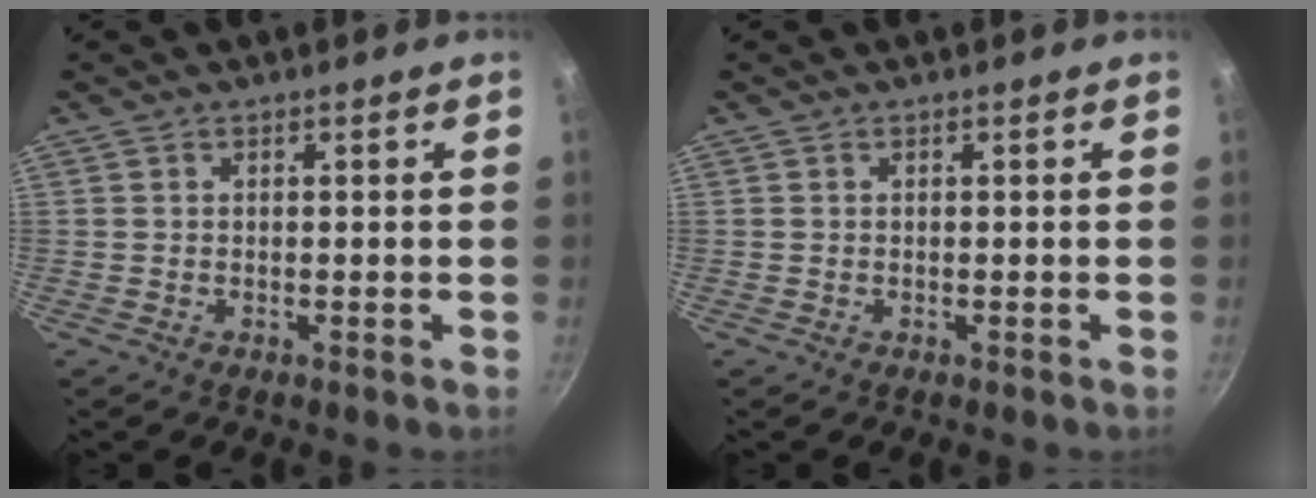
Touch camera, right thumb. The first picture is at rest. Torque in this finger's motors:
{"motor_torque": [0.00, 0.00, 0.00, 0.00, 0.00]}